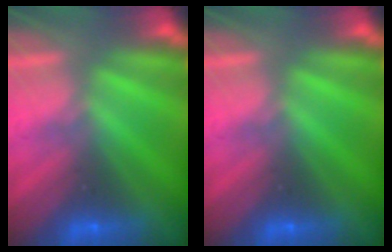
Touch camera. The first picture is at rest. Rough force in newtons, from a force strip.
{"total": 0.0}